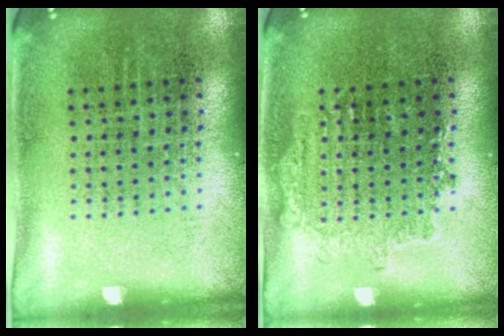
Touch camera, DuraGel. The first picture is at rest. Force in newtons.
{"total": 1.2, "press": 1.2, "slide": 0.3}